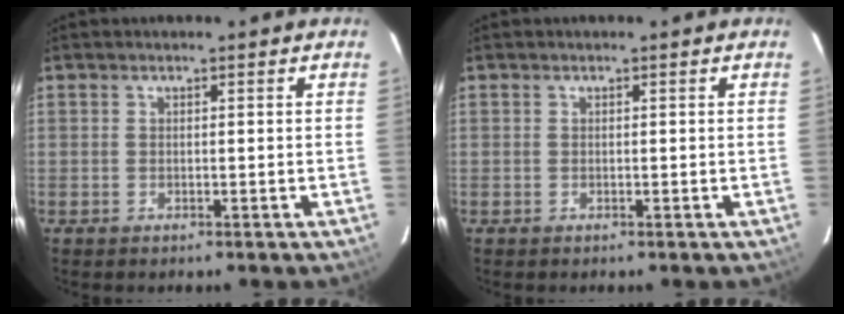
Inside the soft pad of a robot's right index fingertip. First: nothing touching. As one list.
[{"total": 0.0}]